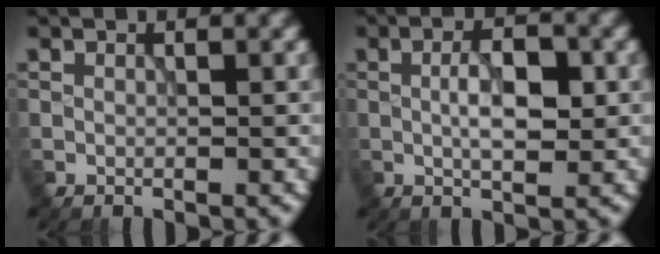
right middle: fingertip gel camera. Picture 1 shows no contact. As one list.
[{"total": 3.9, "force": [0.1, 1.5, 3.6], "torque": [-0.067, 0.002, 0.001]}]